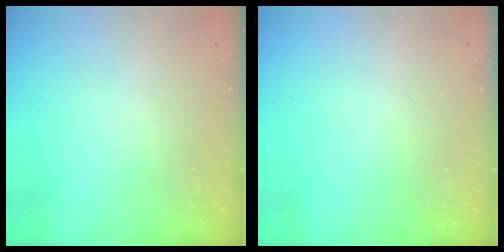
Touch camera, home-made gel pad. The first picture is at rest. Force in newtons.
{"total": 0.0}